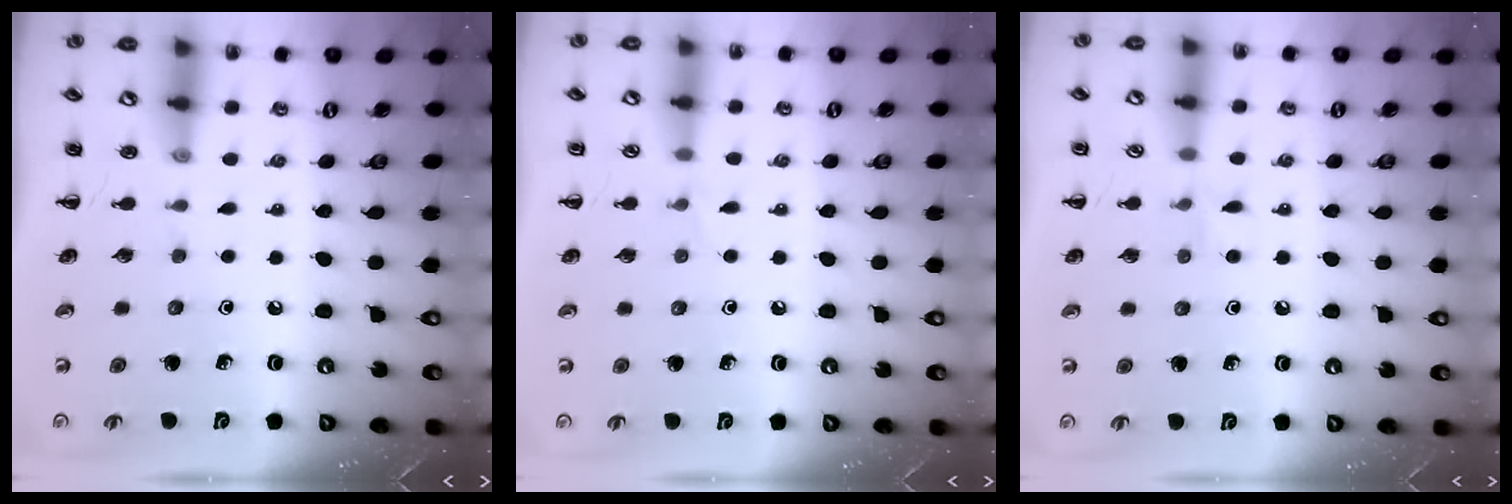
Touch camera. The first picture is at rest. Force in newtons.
{"total": 3.1, "press": 2.9, "slide": 1.2}
{"total": 4.7, "press": 4.4, "slide": 1.6}